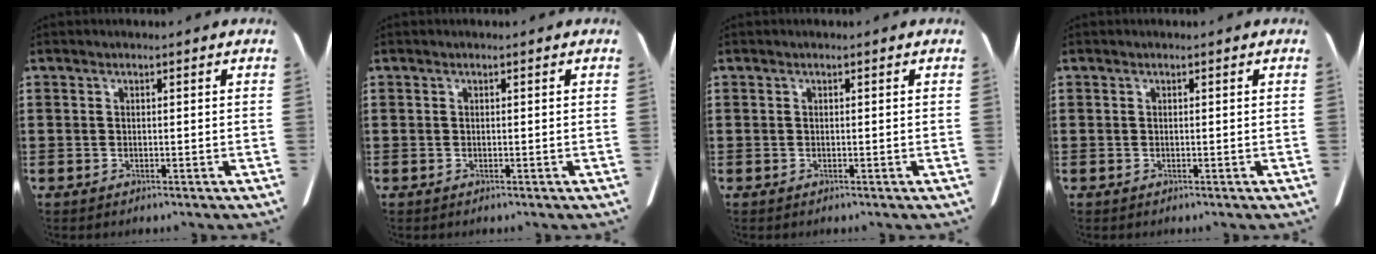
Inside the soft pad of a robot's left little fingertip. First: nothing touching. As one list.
[{"total": 0.0}, {"total": 0.0}, {"total": 0.0}]